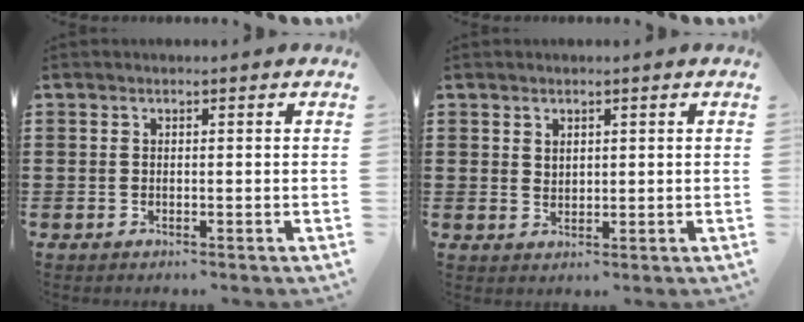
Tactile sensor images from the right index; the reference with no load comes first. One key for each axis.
{"total": 1.6, "fx": 1.3, "fy": 0.9, "fz": 0.3, "tx": -0.007, "ty": 0.002, "tz": 0.026}